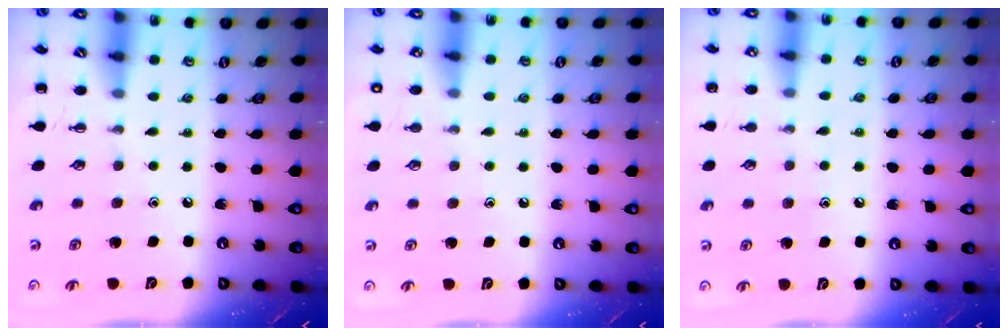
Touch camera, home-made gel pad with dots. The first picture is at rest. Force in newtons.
{"total": 1.4, "press": 1.4, "slide": 0.1}
{"total": 7.0, "press": 6.7, "slide": 1.9}